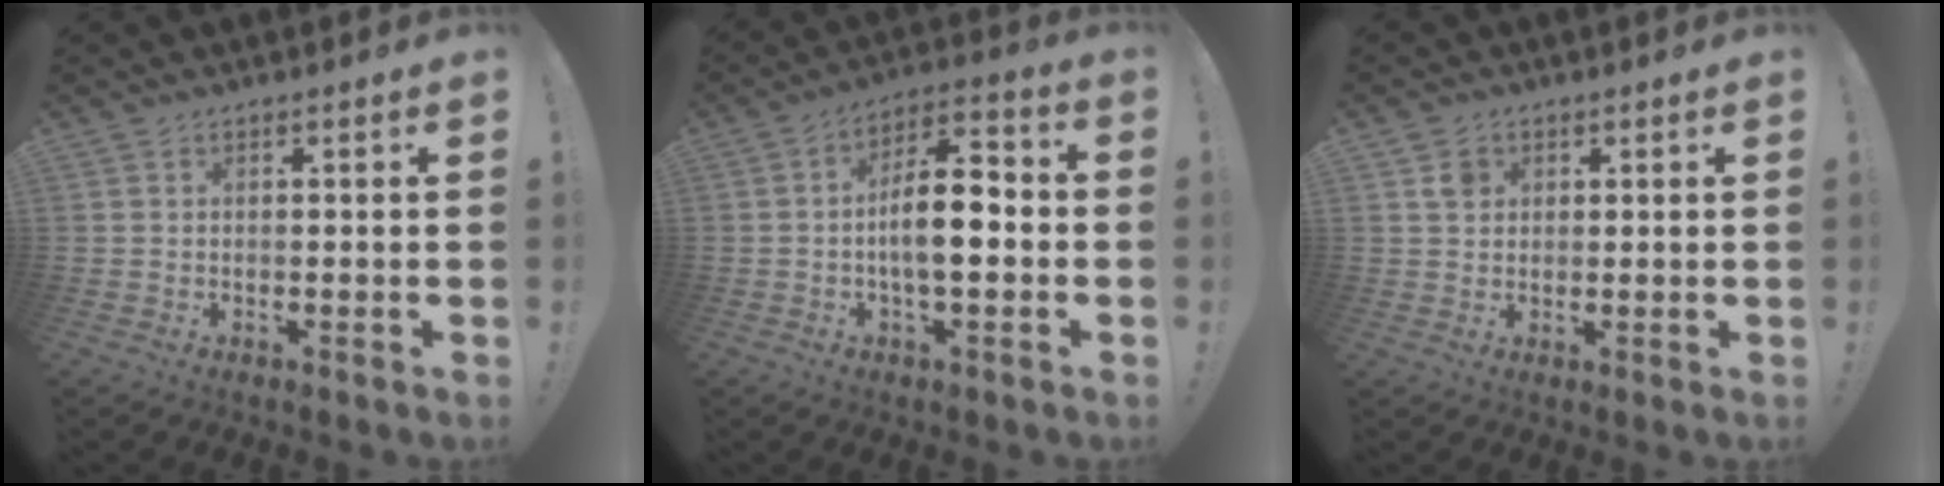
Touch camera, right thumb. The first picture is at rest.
{"total": 12.0, "force": [-1.9, 5.1, 10.7], "torque": [-0.177, 0.012, -0.037]}
{"total": 3.5, "force": [1.5, 2.9, 1.2], "torque": [-0.011, -0.002, 0.026]}